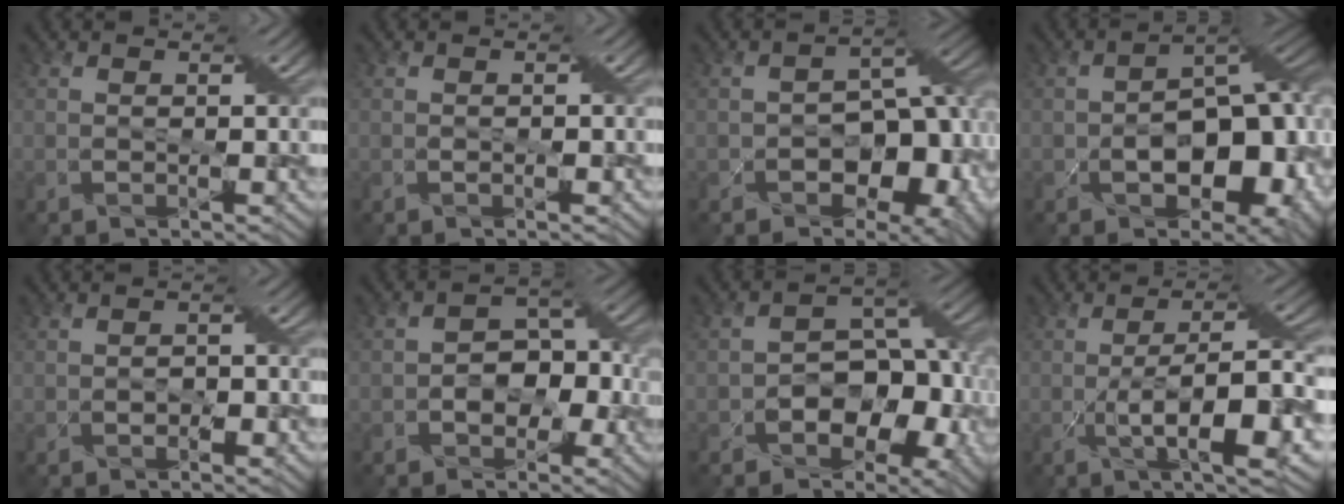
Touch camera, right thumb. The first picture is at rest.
{"total": 0.8, "force": [-0.3, 0.3, 0.6], "torque": [-0.010, 0.003, -0.003]}
{"total": 11.4, "force": [-3.9, 7.3, 7.9], "torque": [-0.103, -0.026, -0.061]}
{"total": 15.0, "force": [-3.8, 9.1, 11.3], "torque": [-0.138, -0.026, -0.038]}
{"total": 2.3, "force": [-0.9, 1.4, 1.6], "torque": [-0.024, 0.002, -0.011]}
{"total": 6.0, "force": [-1.7, 4.2, 4.0], "torque": [-0.043, 0.010, -0.033]}
{"total": 10.2, "force": [-3.5, 6.6, 6.9], "torque": [-0.088, -0.006, -0.061]}
{"total": 10.9, "force": [-2.7, 2.8, 10.2], "torque": [-0.168, 0.005, -0.041]}